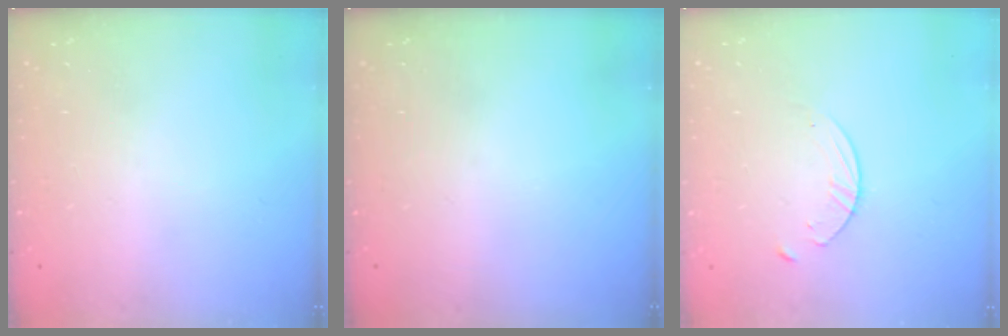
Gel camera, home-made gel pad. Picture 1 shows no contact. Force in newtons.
{"total": 0.0}
{"total": 4.3, "press": 4.3, "slide": 0.5}